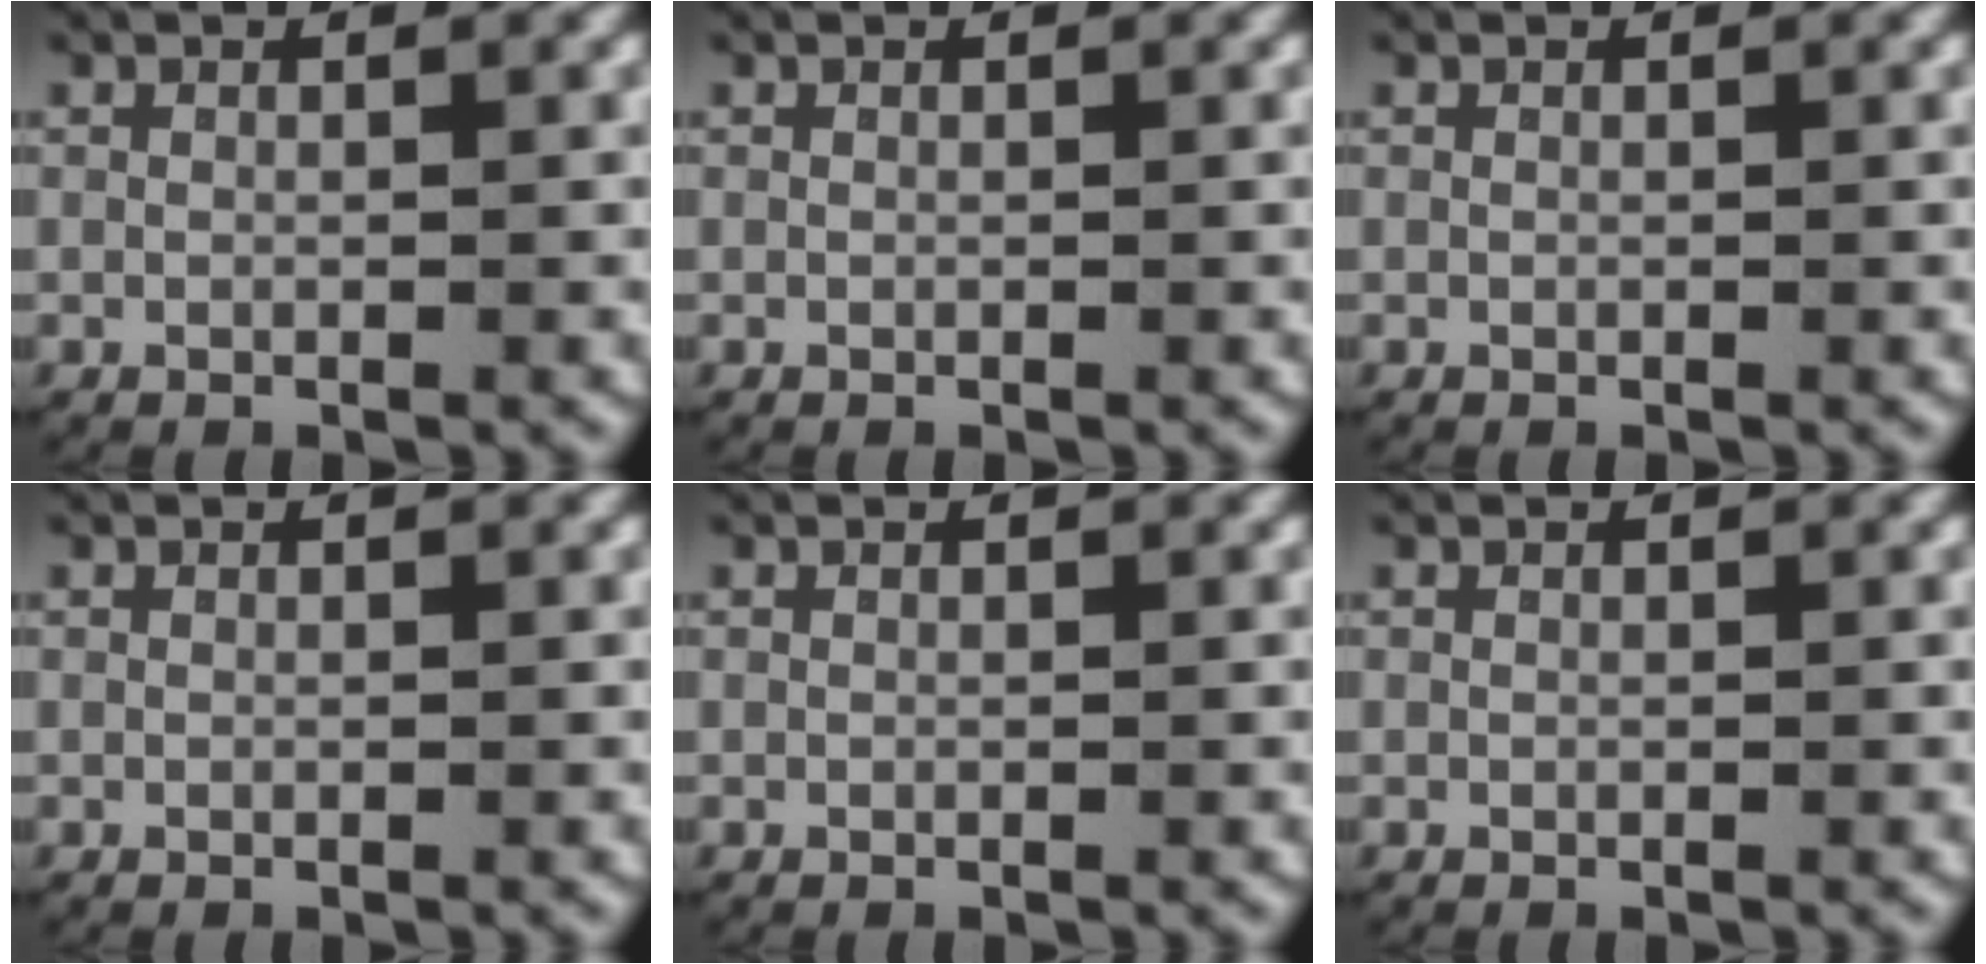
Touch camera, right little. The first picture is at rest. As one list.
[{"total": 0.0}, {"total": 0.0}, {"total": 0.0}, {"total": 0.0}, {"total": 0.0}]